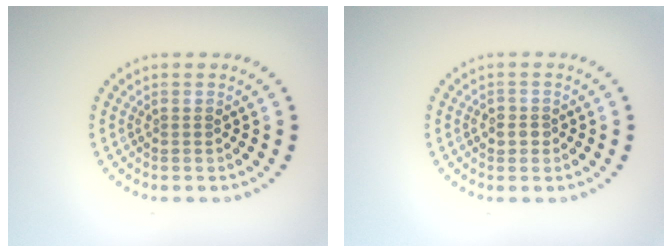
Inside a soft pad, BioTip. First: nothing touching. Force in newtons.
{"total": 1.3, "press": 1.2, "slide": 0.5}